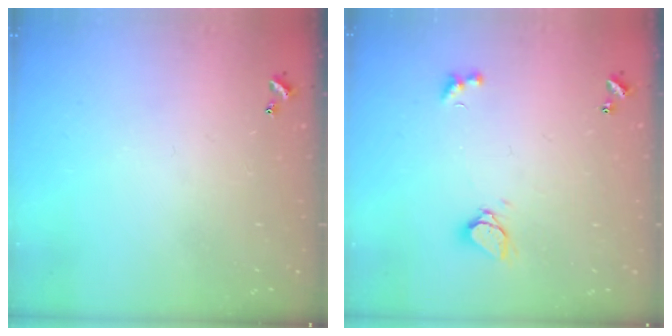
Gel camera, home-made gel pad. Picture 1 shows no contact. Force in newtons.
{"total": 2.1, "press": 2.0, "slide": 0.5}